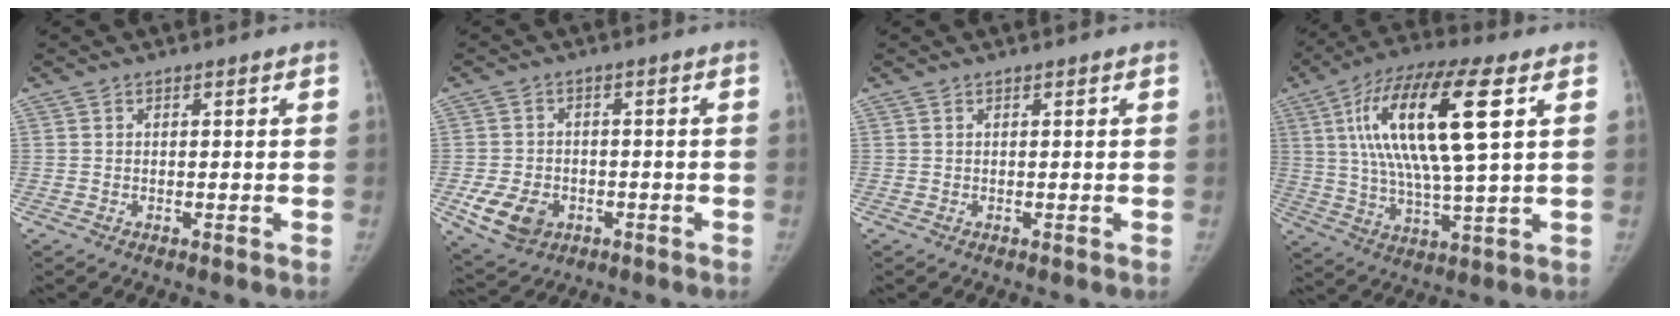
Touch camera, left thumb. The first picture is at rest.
{"total": 7.9, "force": [-2.7, 6.1, 4.3], "torque": [-0.068, 0.007, -0.036]}
{"total": 0.0}
{"total": 20.2, "force": [5.8, 4.9, 18.8], "torque": [-0.367, 0.000, 0.097]}